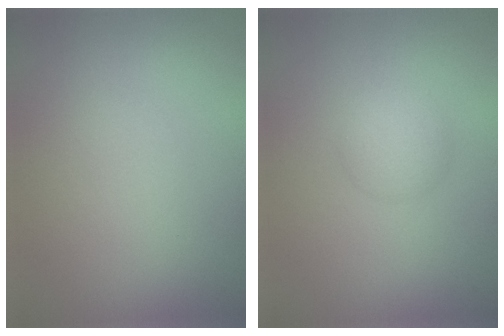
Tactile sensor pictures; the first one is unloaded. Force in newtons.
{"total": 2.3, "press": 2.3, "slide": 0.1}